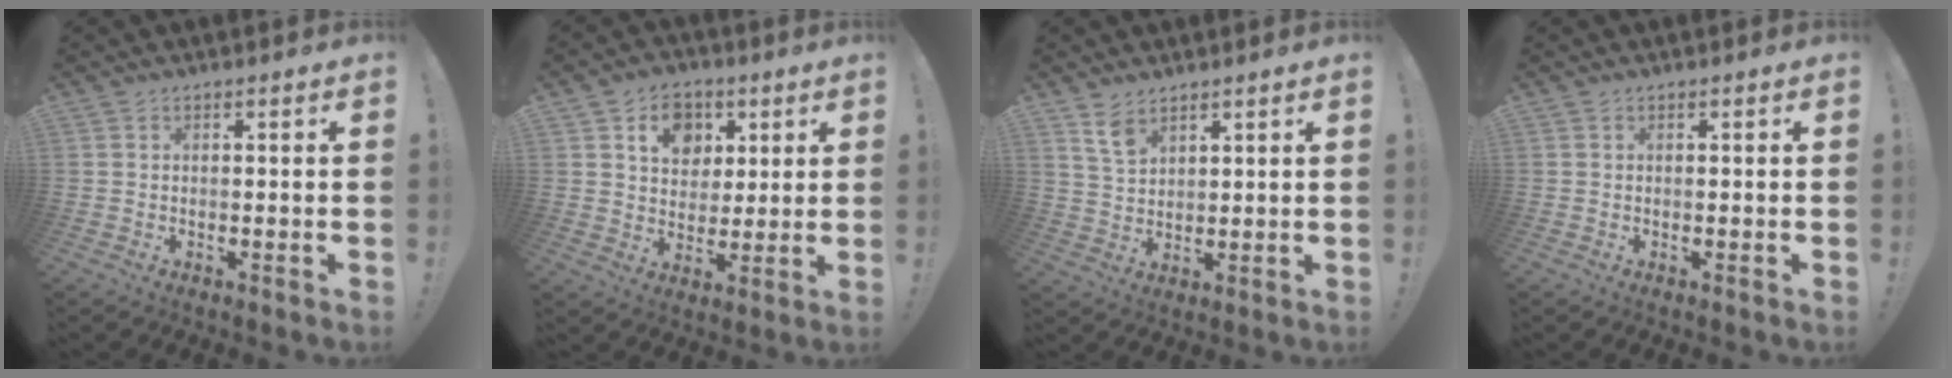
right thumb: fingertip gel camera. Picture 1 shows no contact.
{"total": 11.3, "force": [4.5, 9.2, 4.7], "torque": [-0.072, -0.013, 0.089]}
{"total": 6.5, "force": [4.5, 3.8, 2.8], "torque": [-0.045, -0.024, 0.085]}
{"total": 0.0}